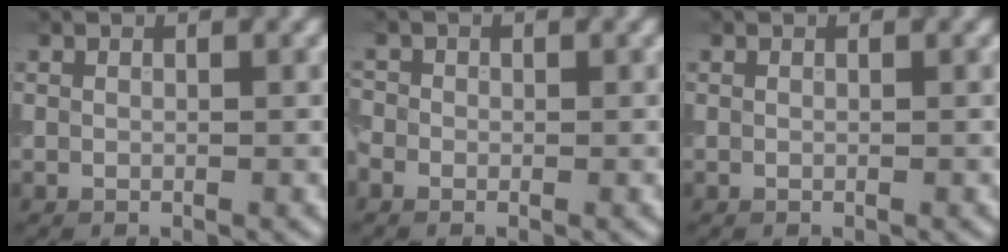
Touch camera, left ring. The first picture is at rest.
{"total": 0.7, "force": [-0.7, 0.1, -0.2], "torque": [0.004, 0.000, -0.009]}
{"total": 0.0}